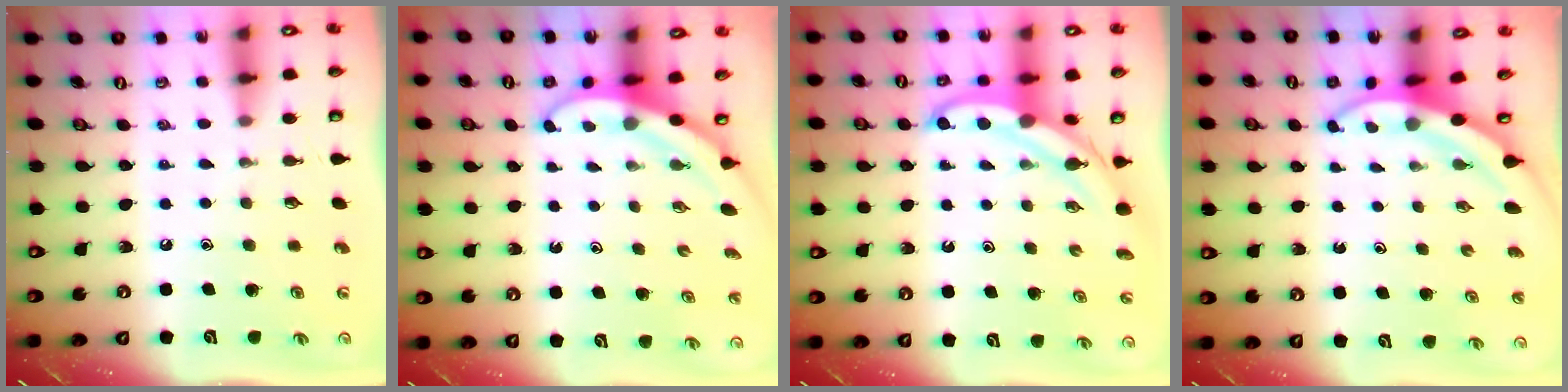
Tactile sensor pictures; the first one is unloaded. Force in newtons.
{"total": 3.1, "press": 3.1, "slide": 0.1}
{"total": 5.6, "press": 5.6, "slide": 0.2}
{"total": 4.8, "press": 4.7, "slide": 0.2}